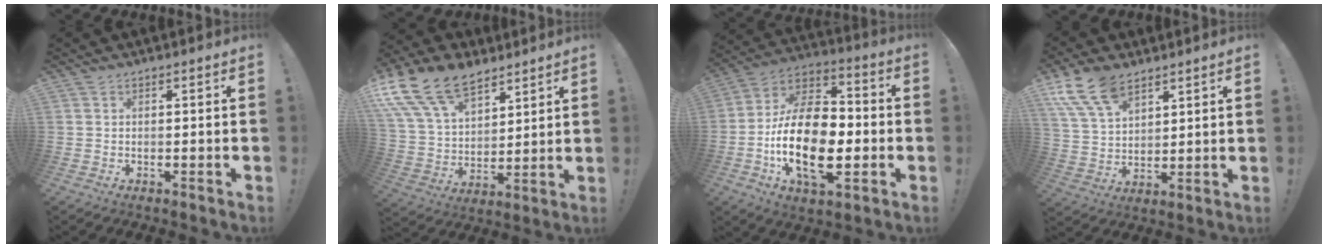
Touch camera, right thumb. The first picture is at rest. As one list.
[{"total": 18.7, "force": [12.2, 10.7, 9.3], "torque": [-0.181, -0.074, 0.230]}, {"total": 24.2, "force": [-5.0, 13.8, 19.3], "torque": [-0.366, 0.023, -0.080]}, {"total": 12.8, "force": [8.5, 6.8, 6.7], "torque": [-0.136, -0.031, 0.165]}]